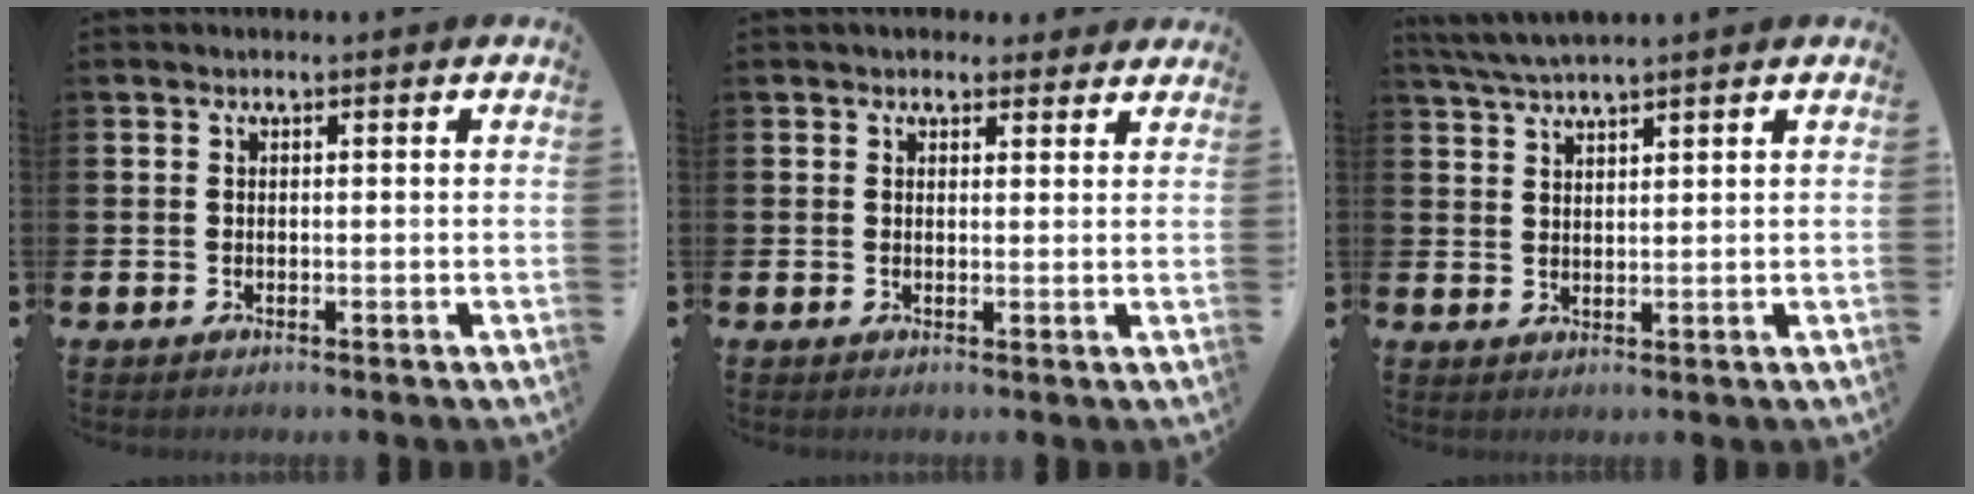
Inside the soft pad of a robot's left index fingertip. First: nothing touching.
{"total": 2.4, "force": [2.2, 0.9, 0.0], "torque": [0.008, -0.006, 0.038]}
{"total": 3.6, "force": [3.4, -0.1, 1.1], "torque": [-0.033, -0.006, 0.063]}